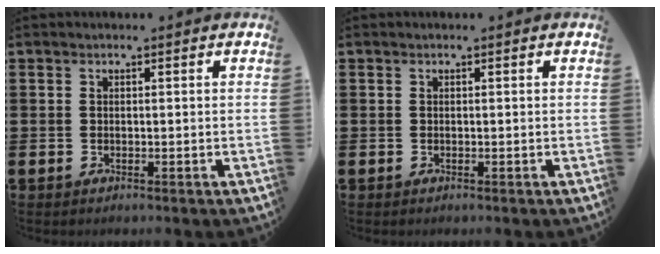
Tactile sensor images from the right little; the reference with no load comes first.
{"total": 0.0}